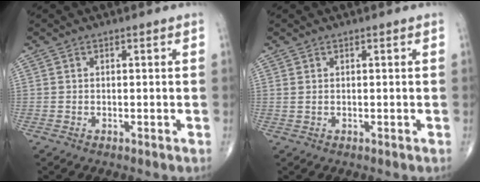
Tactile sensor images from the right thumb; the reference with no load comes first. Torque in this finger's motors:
{"motor_torque": [0.33, 0.27, 0.07, -0.08, -0.04]}